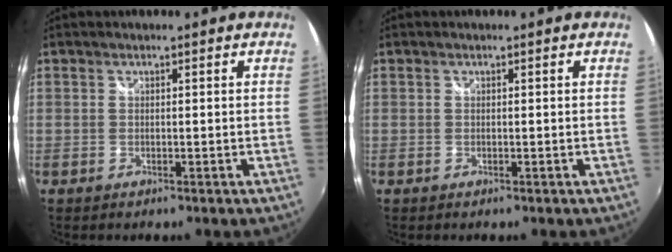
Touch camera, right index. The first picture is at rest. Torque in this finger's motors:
{"motor_torque": [0.00, 0.00, 0.00, 0.00]}